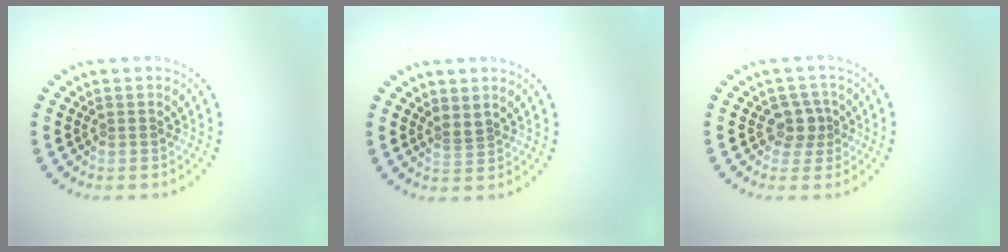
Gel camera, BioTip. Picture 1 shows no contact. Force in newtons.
{"total": 0.9, "press": 0.7, "slide": 0.7}
{"total": 2.1, "press": 1.7, "slide": 1.2}